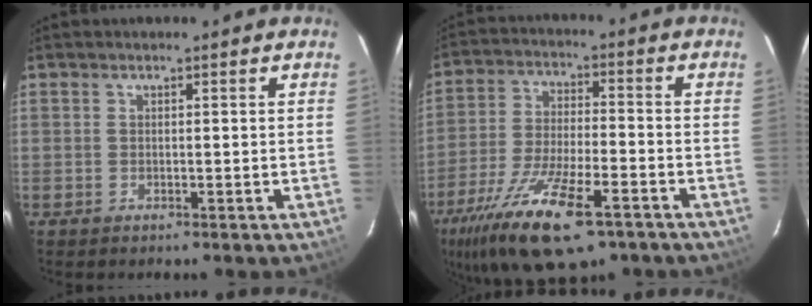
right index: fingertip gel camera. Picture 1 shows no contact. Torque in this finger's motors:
{"motor_torque": [1.67, -0.46, 1.04, 0.21]}